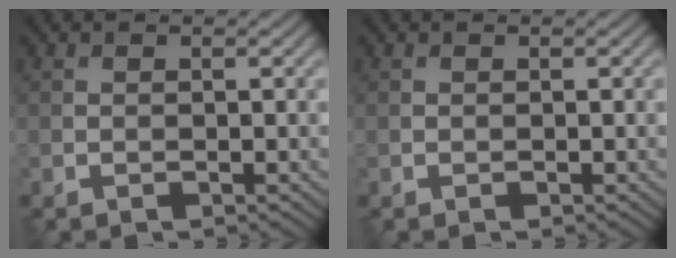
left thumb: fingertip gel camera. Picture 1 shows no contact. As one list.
[{"total": 0.0}]